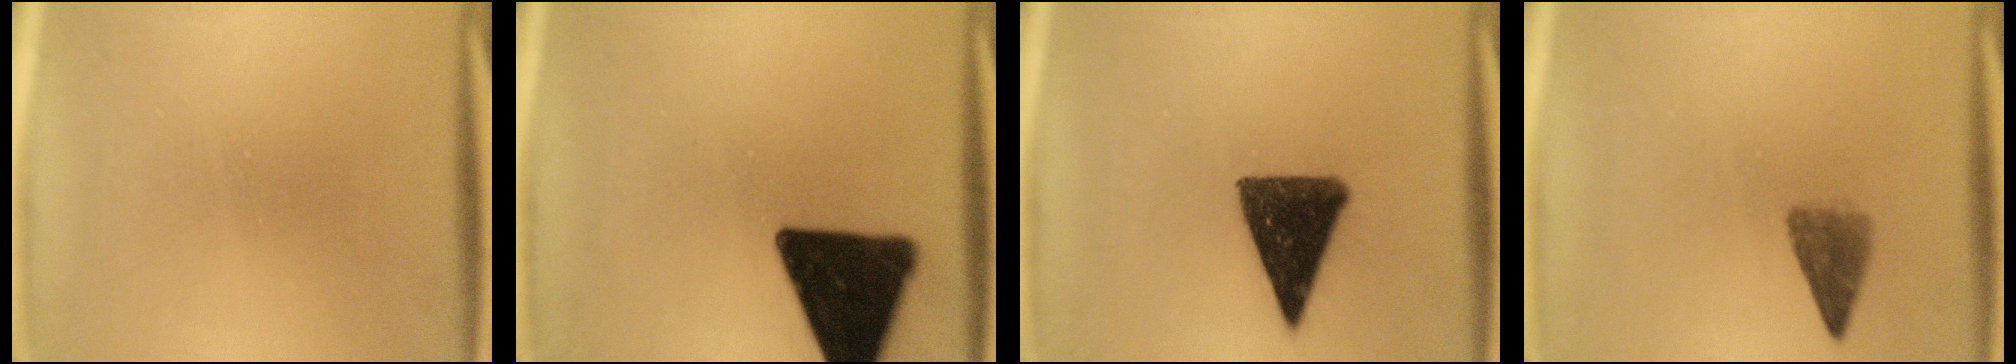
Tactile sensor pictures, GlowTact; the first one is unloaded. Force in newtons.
{"total": 17.8}
{"total": 11.5}
{"total": 2.7}